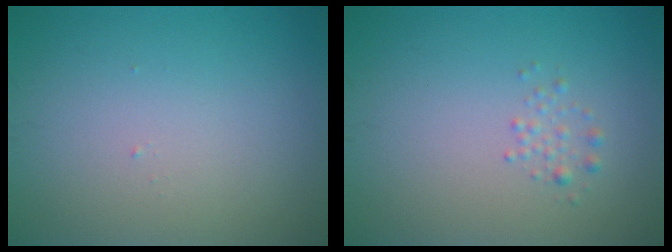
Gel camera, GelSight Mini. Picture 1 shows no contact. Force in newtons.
{"total": 1.0, "press": 1.0, "slide": 0.0}